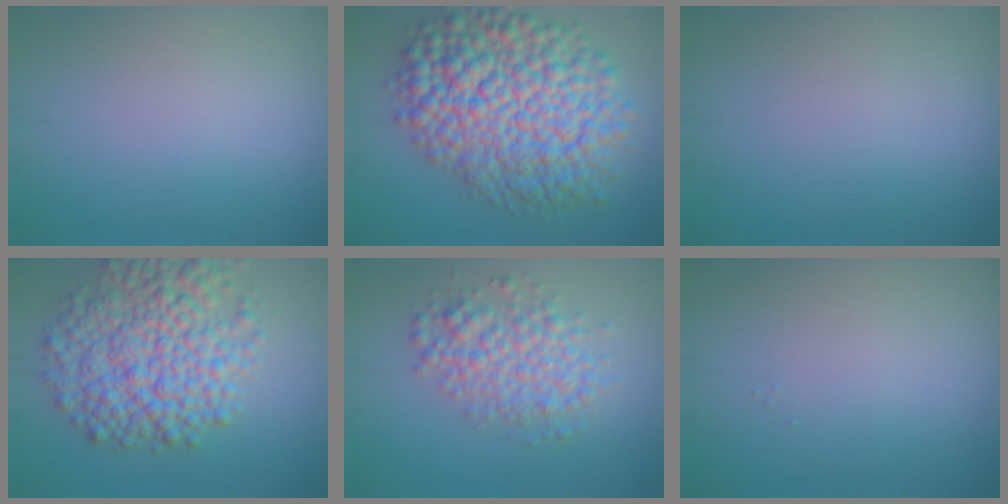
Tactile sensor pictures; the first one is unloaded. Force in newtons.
{"total": 12.3, "press": 12.3, "slide": 0.3}
{"total": 0.0}
{"total": 9.1, "press": 9.1, "slide": 0.3}
{"total": 4.5, "press": 4.5, "slide": 0.1}
{"total": 0.0}